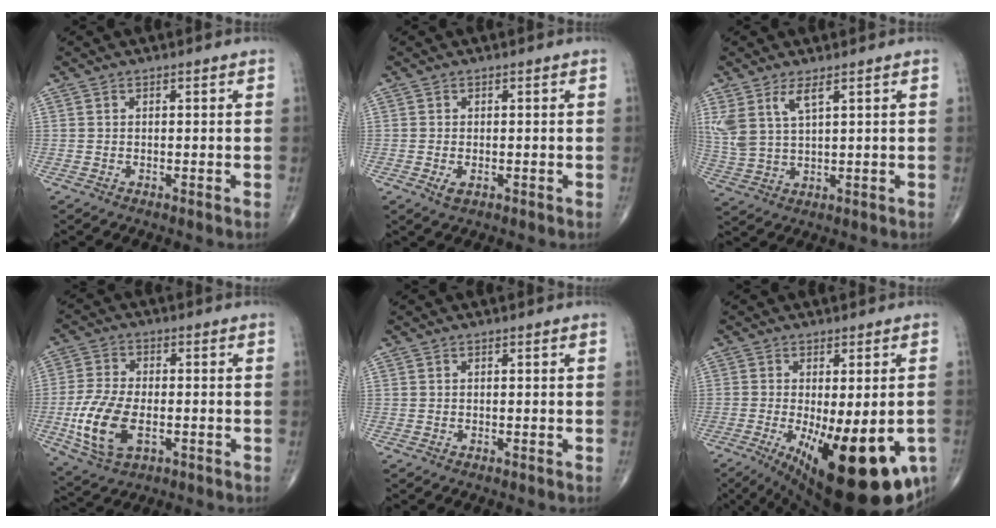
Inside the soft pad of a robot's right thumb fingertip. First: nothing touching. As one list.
[{"total": 1.7, "force": [-0.5, 1.0, 1.4], "torque": [-0.026, -0.003, -0.009]}, {"total": 7.0, "force": [3.6, 2.5, 5.4], "torque": [-0.125, -0.014, 0.083]}, {"total": 12.1, "force": [-2.9, 6.6, 9.8], "torque": [-0.207, 0.001, -0.051]}, {"total": 0.0}, {"total": 23.1, "force": [-8.3, 8.3, 20.0], "torque": [-0.239, -0.032, -0.102]}]